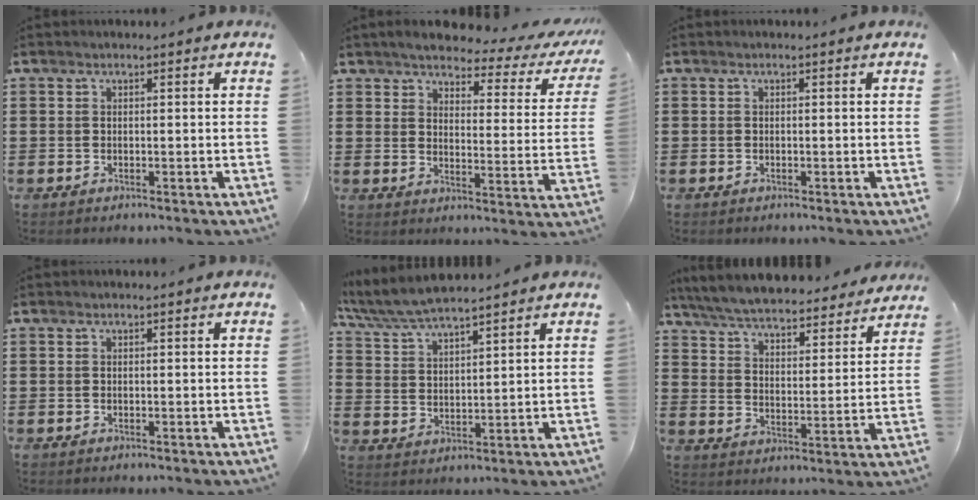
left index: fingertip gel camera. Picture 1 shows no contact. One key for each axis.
{"total": 4.1, "fx": 3.5, "fy": 0.7, "fz": 2.0, "tx": -0.052, "ty": -0.023, "tz": 0.052}
{"total": 0.0}
{"total": 0.0}
{"total": 5.9, "fx": 5.5, "fy": 0.3, "fz": 2.0, "tx": -0.057, "ty": -0.023, "tz": 0.099}
{"total": 6.3, "fx": 6.2, "fy": 0.1, "fz": 1.4, "tx": -0.056, "ty": -0.045, "tz": 0.106}